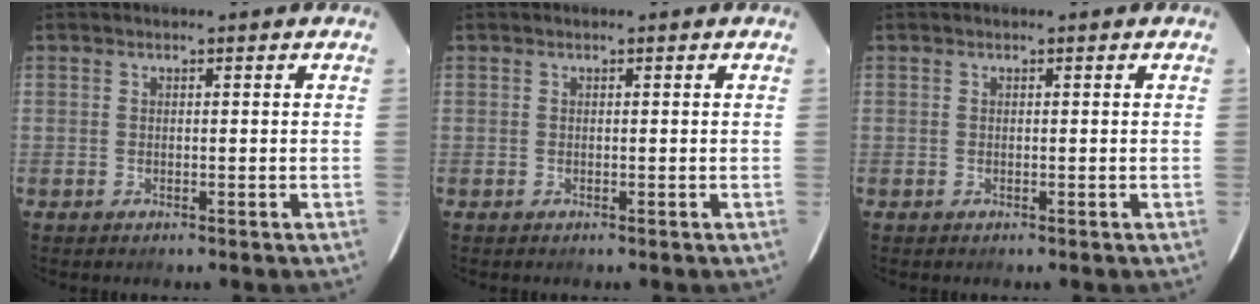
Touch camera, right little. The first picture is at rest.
{"total": 0.0}
{"total": 0.0}